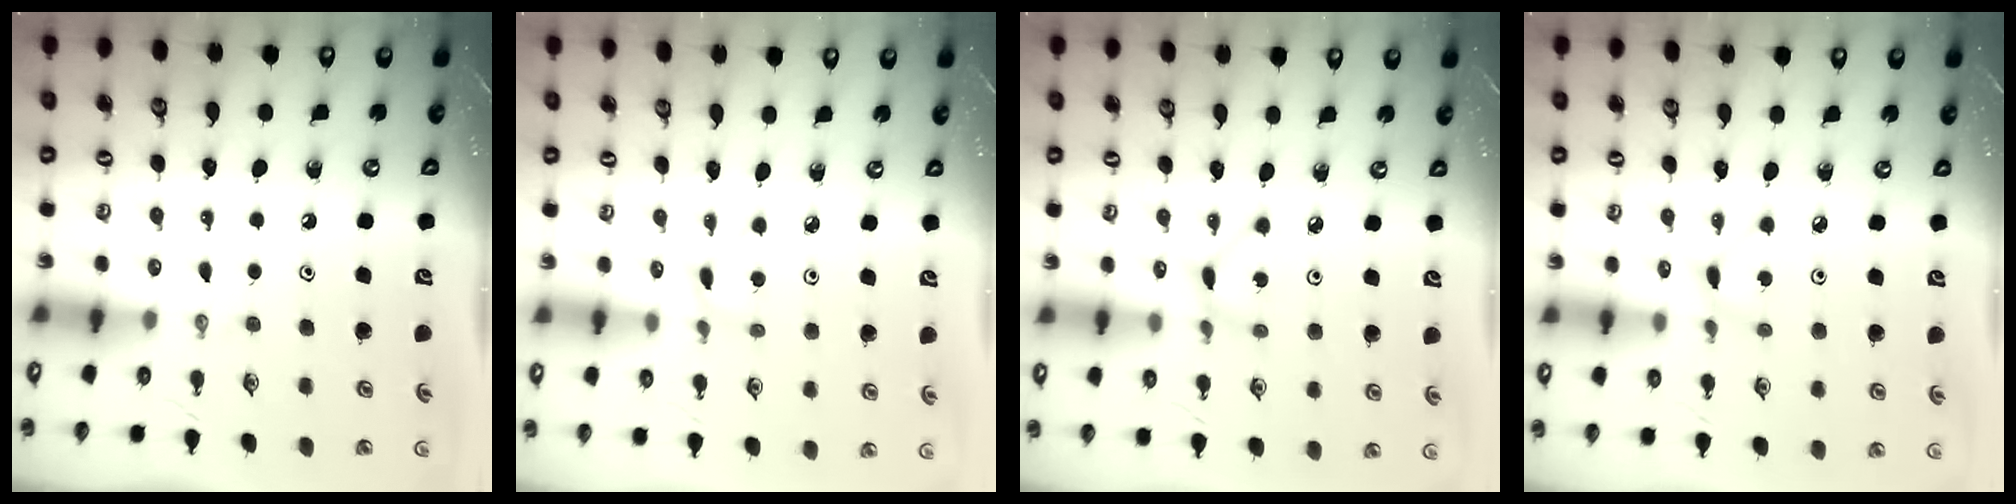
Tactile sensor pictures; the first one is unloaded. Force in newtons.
{"total": 1.5, "press": 1.5, "slide": 0.2}
{"total": 2.0, "press": 2.0, "slide": 0.2}
{"total": 3.0, "press": 3.0, "slide": 0.3}